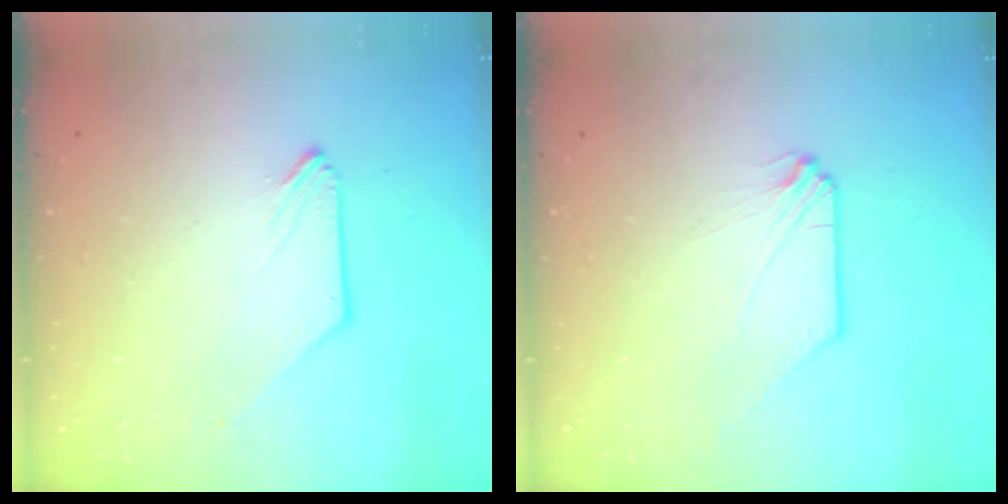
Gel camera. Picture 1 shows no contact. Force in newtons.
{"total": 0.0}